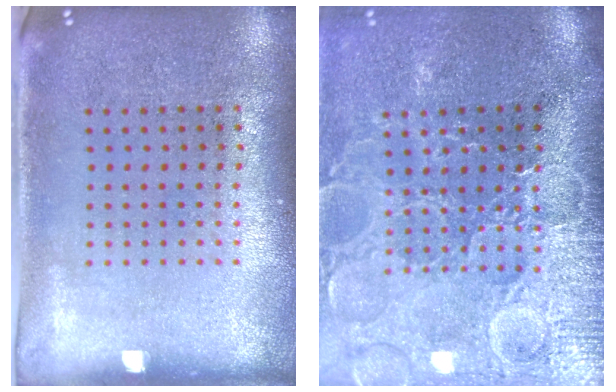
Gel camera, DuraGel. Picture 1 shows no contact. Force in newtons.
{"total": 4.1, "press": 3.7, "slide": 1.7}